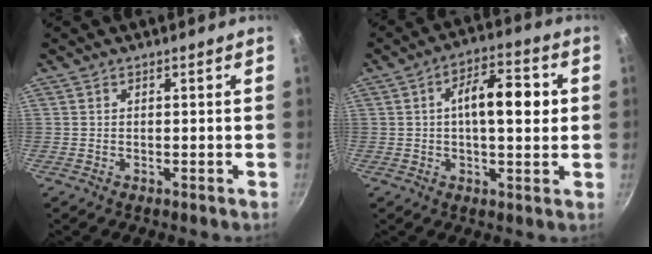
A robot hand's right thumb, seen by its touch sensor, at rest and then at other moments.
{"total": 11.3, "force": [1.2, 4.9, 10.1], "torque": [-0.129, 0.016, 0.008]}